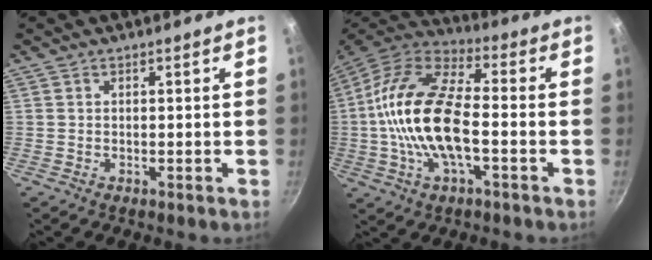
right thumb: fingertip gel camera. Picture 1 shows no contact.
{"total": 19.1, "force": [-2.2, 8.7, 16.8], "torque": [-0.312, 0.036, -0.057]}